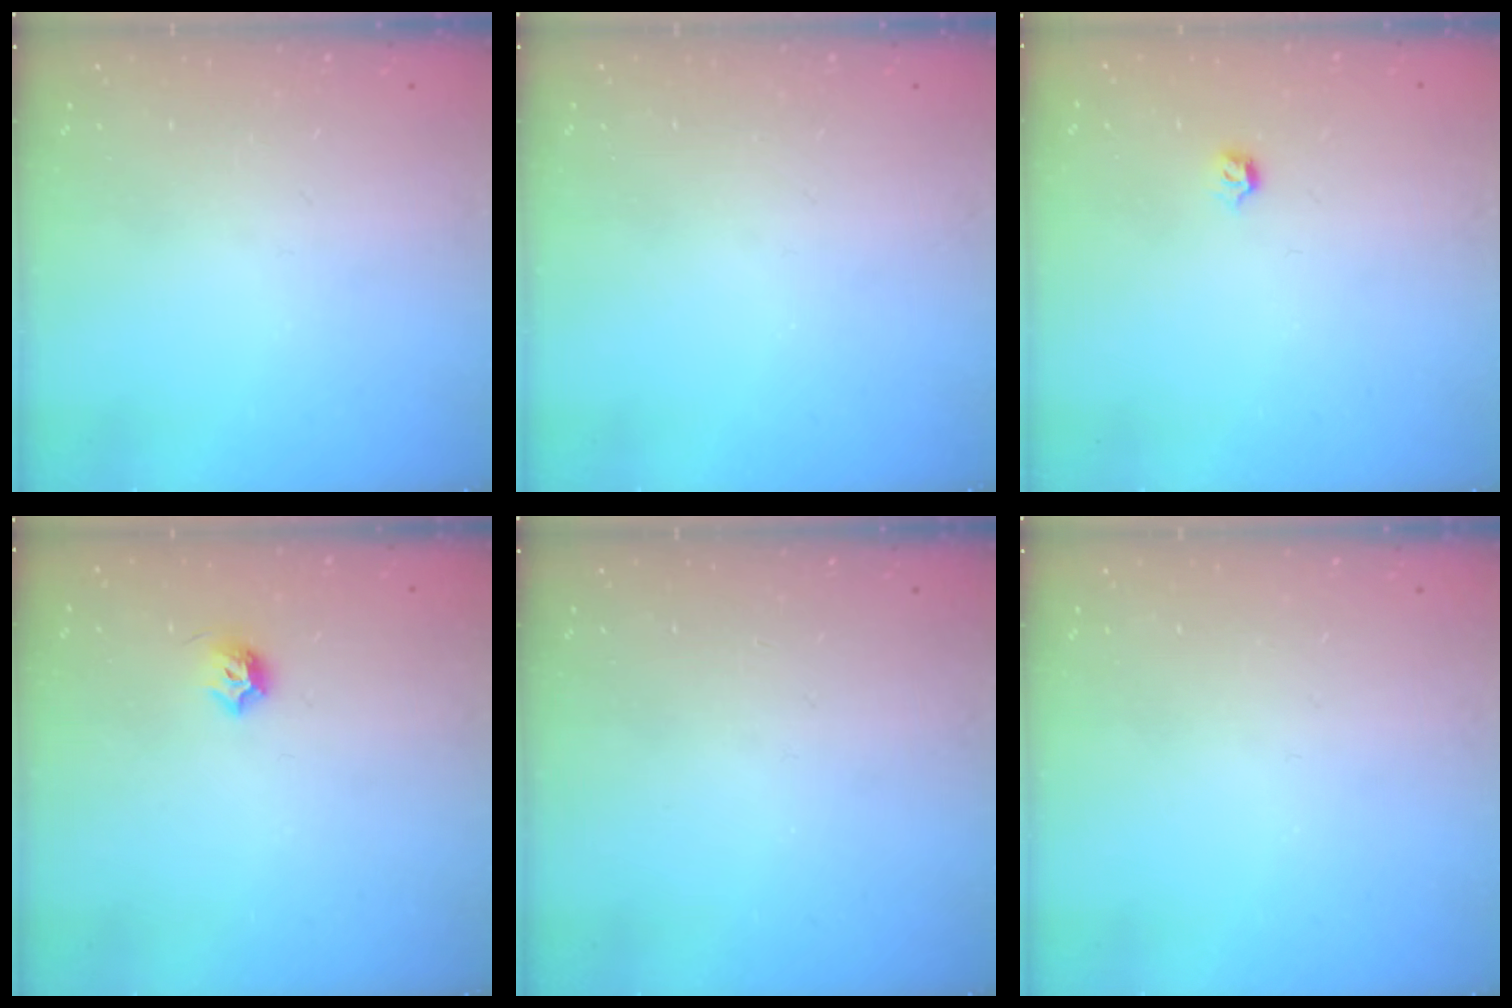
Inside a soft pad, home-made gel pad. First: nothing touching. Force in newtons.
{"total": 0.0}
{"total": 2.8, "press": 2.7, "slide": 0.8}
{"total": 5.9, "press": 5.8, "slide": 0.9}
{"total": 0.0}
{"total": 0.0}